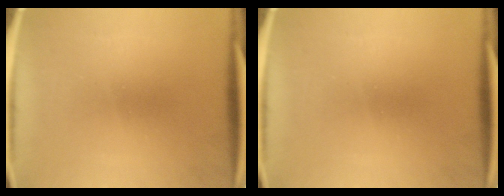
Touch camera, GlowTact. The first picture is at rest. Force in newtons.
{"total": 0.0}